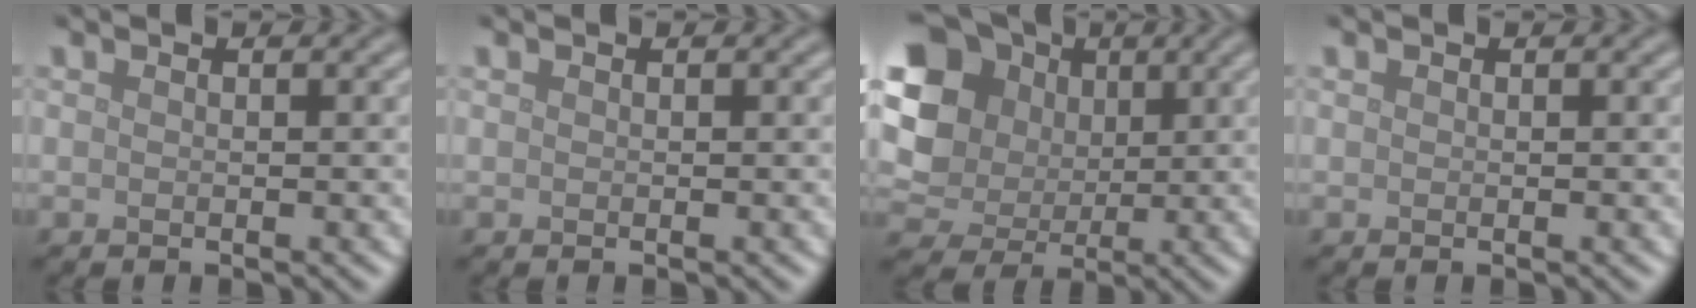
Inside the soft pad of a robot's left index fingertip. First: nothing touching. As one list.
[{"total": 0.0}, {"total": 13.7, "force": [3.9, 11.7, 6.0], "torque": [-0.180, 0.032, 0.065]}, {"total": 0.0}]